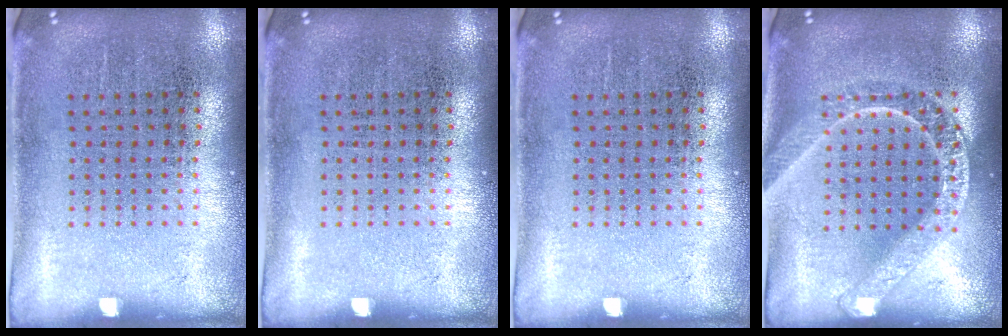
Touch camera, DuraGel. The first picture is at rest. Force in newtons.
{"total": 0.0}
{"total": 0.0}
{"total": 1.7, "press": 1.7, "slide": 0.2}